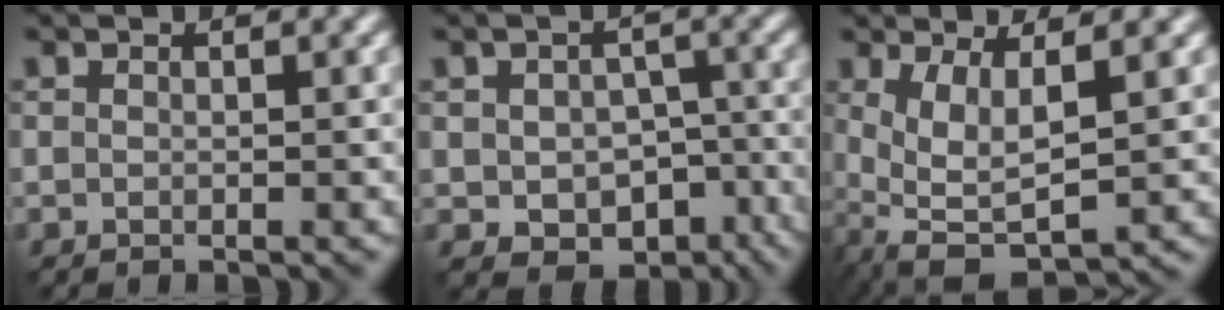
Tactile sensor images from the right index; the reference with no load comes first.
{"total": 6.1, "force": [-2.5, 4.4, 3.3], "torque": [-0.054, -0.016, -0.019]}
{"total": 4.5, "force": [0.3, 1.6, 4.2], "torque": [-0.102, -0.003, 0.013]}